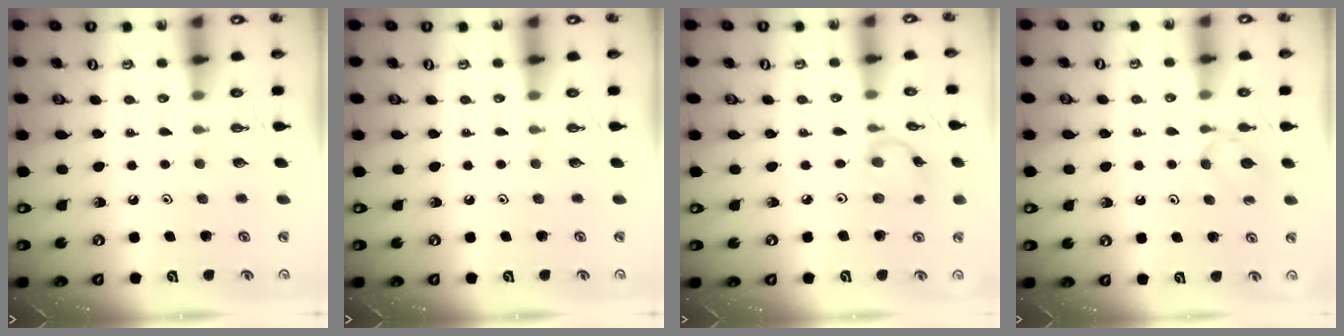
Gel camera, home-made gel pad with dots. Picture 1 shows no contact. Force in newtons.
{"total": 0.0}
{"total": 3.4, "press": 3.4, "slide": 0.4}
{"total": 3.7, "press": 3.6, "slide": 0.7}